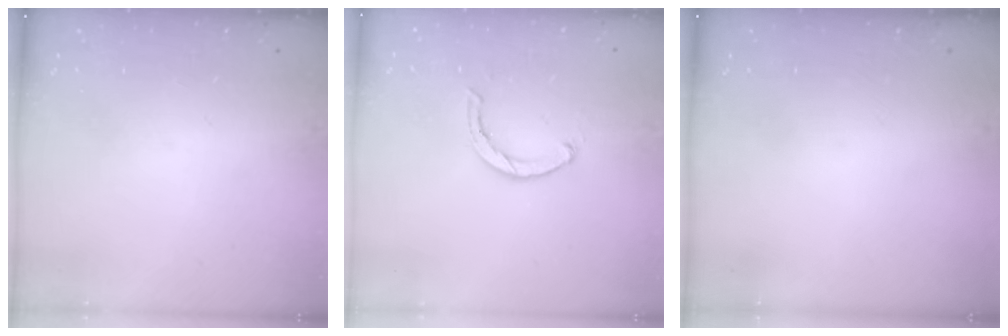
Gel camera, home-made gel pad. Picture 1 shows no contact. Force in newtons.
{"total": 3.1, "press": 3.0, "slide": 0.6}
{"total": 0.0}